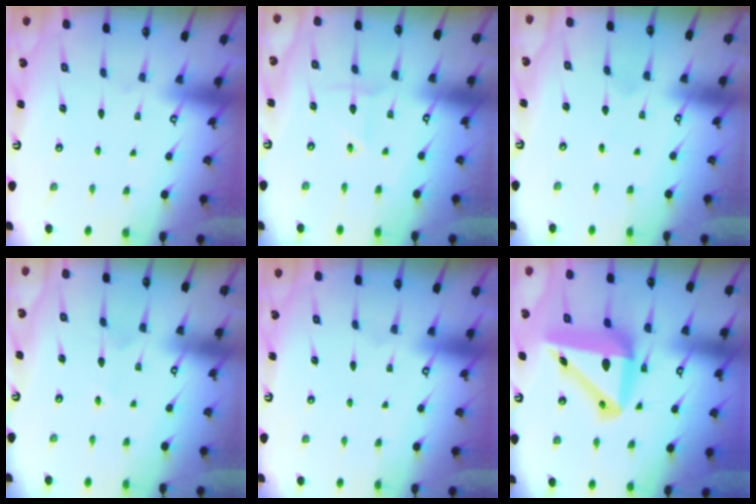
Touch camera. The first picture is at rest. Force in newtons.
{"total": 2.4, "press": 2.2, "slide": 1.0}
{"total": 0.0}
{"total": 2.8, "press": 2.7, "slide": 0.3}
{"total": 0.0}
{"total": 15.8, "press": 15.5, "slide": 2.9}